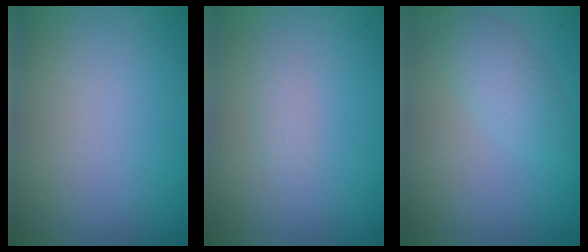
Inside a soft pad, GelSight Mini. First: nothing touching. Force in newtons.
{"total": 0.9, "press": 0.9, "slide": 0.0}
{"total": 1.7, "press": 1.7, "slide": 0.0}